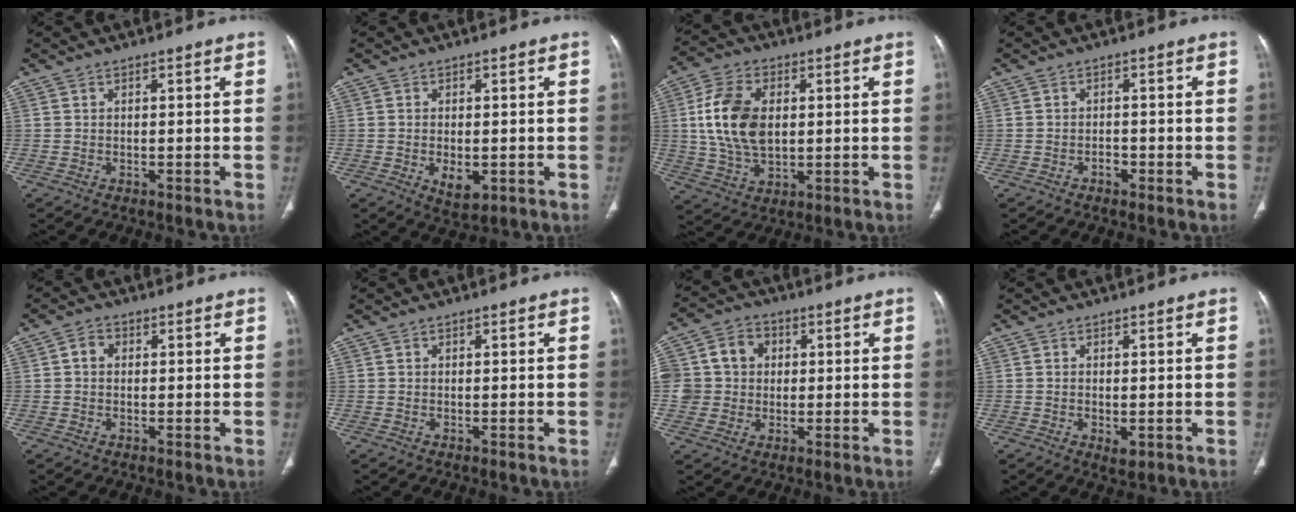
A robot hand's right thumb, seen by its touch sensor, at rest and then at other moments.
{"total": 4.8, "force": [-1.1, 2.7, 3.8], "torque": [-0.056, -0.008, -0.010]}
{"total": 13.2, "force": [1.6, 8.3, 10.1], "torque": [-0.189, 0.000, 0.033]}
{"total": 1.5, "force": [-0.9, 1.0, 0.8], "torque": [-0.009, 0.007, -0.015]}
{"total": 2.5, "force": [0.3, 2.1, 1.4], "torque": [-0.016, 0.011, 0.001]}
{"total": 0.0}
{"total": 12.7, "force": [1.6, 11.5, 5.3], "torque": [-0.087, 0.028, 0.030]}
{"total": 2.4, "force": [-0.6, 1.3, 2.0], "torque": [-0.035, -0.007, -0.006]}